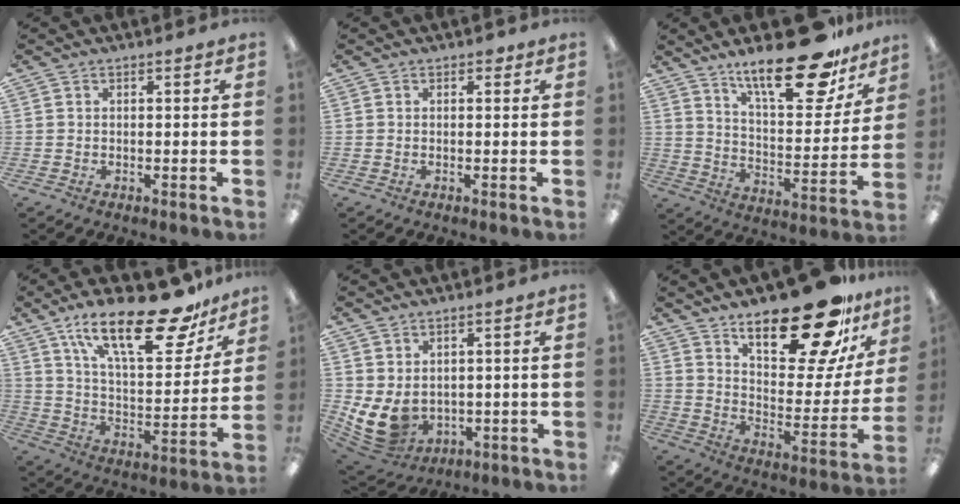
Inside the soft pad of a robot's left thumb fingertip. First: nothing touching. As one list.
[{"total": 0.9, "force": [0.5, 0.6, 0.5], "torque": [-0.003, 0.000, 0.007]}, {"total": 22.5, "force": [16.4, 7.7, 13.3], "torque": [-0.201, -0.104, 0.271]}, {"total": 25.9, "force": [17.1, 9.2, 17.1], "torque": [-0.264, -0.097, 0.283]}, {"total": 8.2, "force": [0.2, 6.1, 5.5], "torque": [-0.120, -0.019, 0.009]}, {"total": 24.8, "force": [18.0, 8.1, 15.0], "torque": [-0.211, -0.120, 0.296]}]